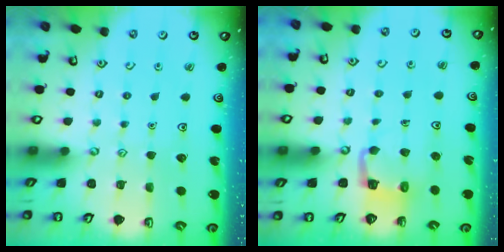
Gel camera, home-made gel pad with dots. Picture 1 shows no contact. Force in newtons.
{"total": 4.1, "press": 4.1, "slide": 0.2}